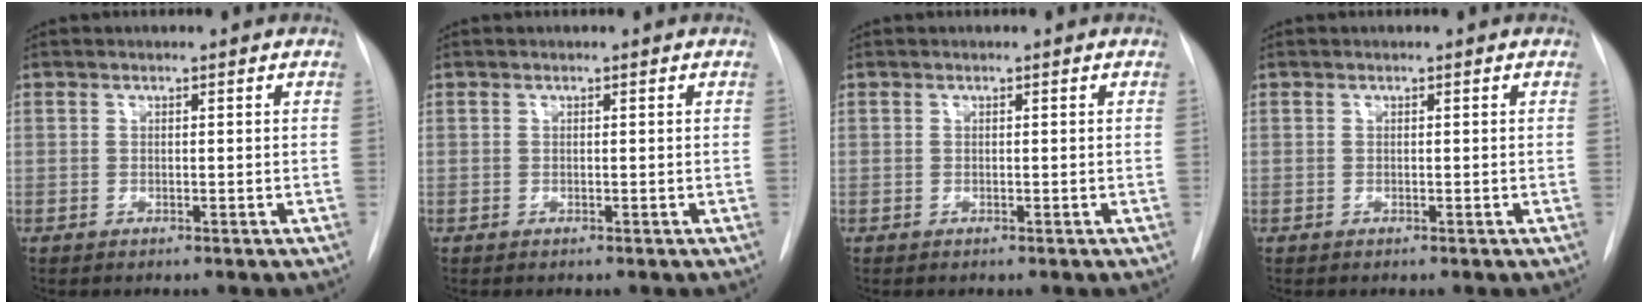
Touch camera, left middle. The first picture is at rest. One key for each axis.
{"total": 0.0}
{"total": 0.0}
{"total": 0.0}